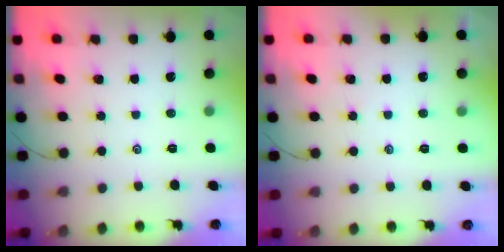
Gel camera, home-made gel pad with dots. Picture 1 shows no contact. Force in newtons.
{"total": 1.9, "press": 1.8, "slide": 0.4}